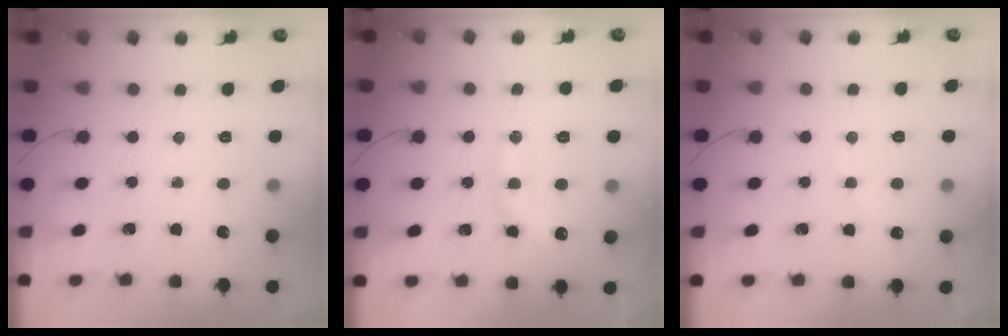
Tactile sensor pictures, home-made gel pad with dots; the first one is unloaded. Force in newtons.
{"total": 14.4, "press": 14.4, "slide": 0.6}
{"total": 3.4, "press": 3.2, "slide": 1.0}